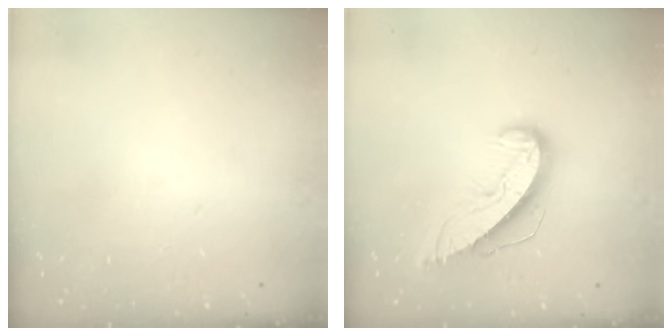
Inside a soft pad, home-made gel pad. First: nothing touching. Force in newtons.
{"total": 9.1, "press": 9.1, "slide": 0.3}